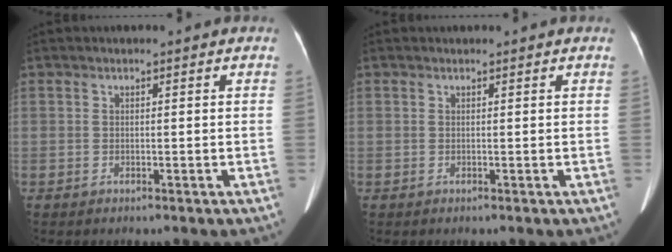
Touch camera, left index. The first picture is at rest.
{"total": 0.9, "force": [0.8, 0.1, 0.1], "torque": [-0.007, 0.010, 0.012]}